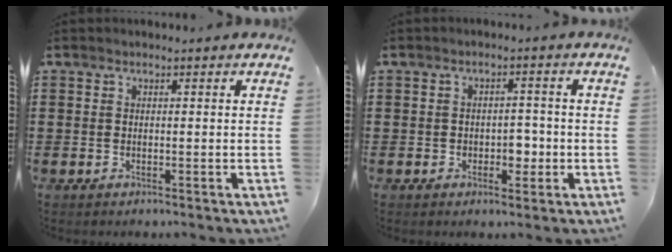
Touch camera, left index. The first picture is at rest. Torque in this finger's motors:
{"motor_torque": [0.08, 0.08, 0.07, 0.04]}